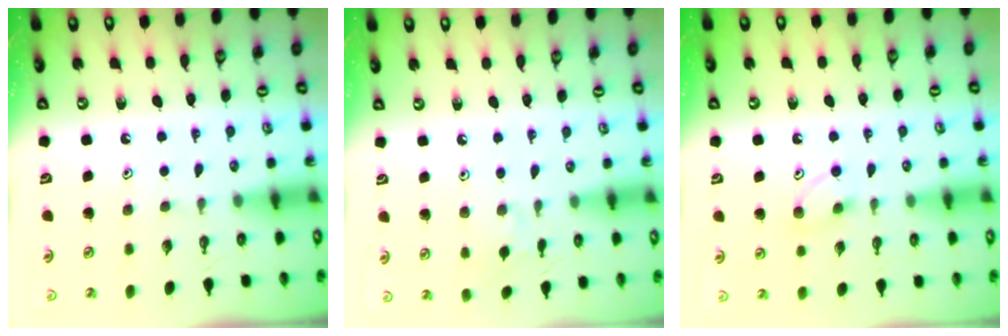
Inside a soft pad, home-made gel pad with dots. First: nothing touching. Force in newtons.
{"total": 3.1, "press": 3.1, "slide": 0.6}
{"total": 5.2, "press": 5.2, "slide": 0.8}